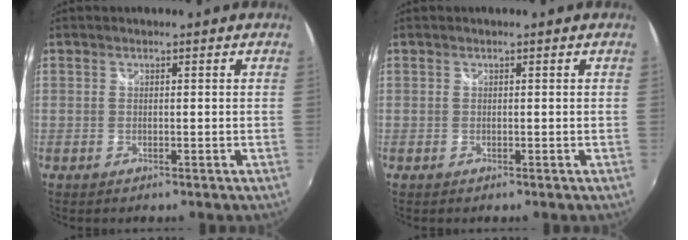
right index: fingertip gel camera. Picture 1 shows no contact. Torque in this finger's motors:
{"motor_torque": [0.00, 0.00, 0.00, 0.00]}